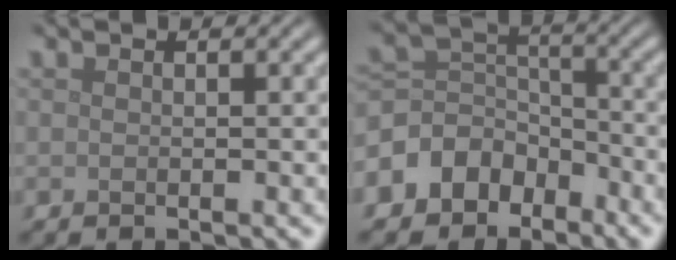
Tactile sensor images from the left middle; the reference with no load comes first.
{"total": 6.0, "force": [-3.8, 4.4, 1.7], "torque": [-0.021, 0.020, -0.086]}